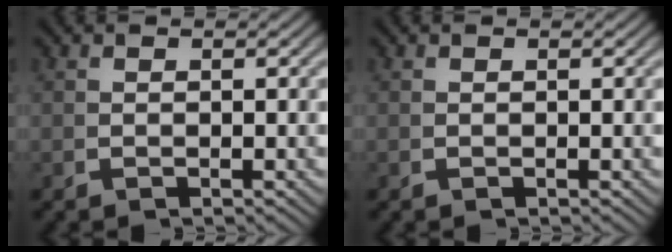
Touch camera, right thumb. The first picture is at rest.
{"total": 0.0}